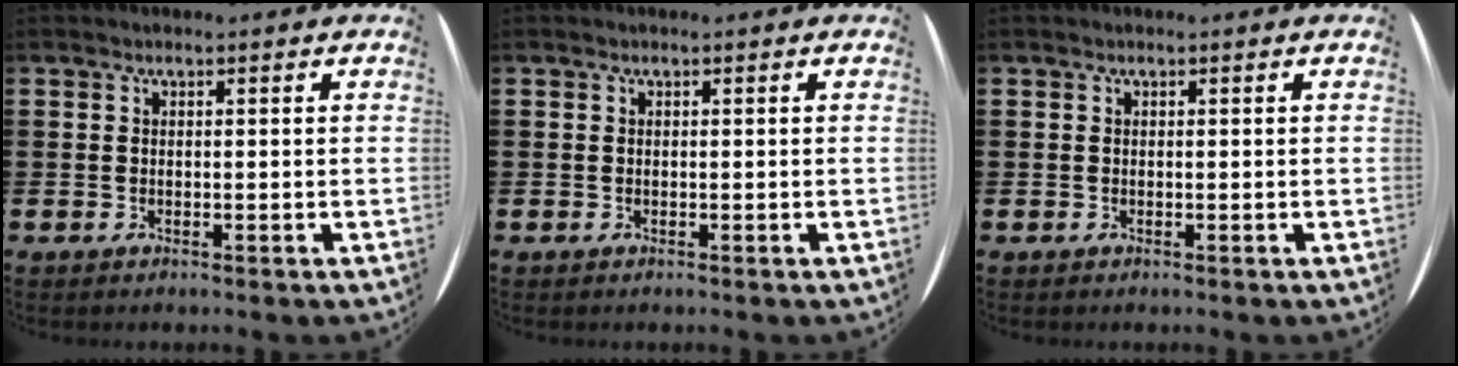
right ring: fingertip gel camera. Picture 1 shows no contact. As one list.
[{"total": 0.0}, {"total": 0.0}]